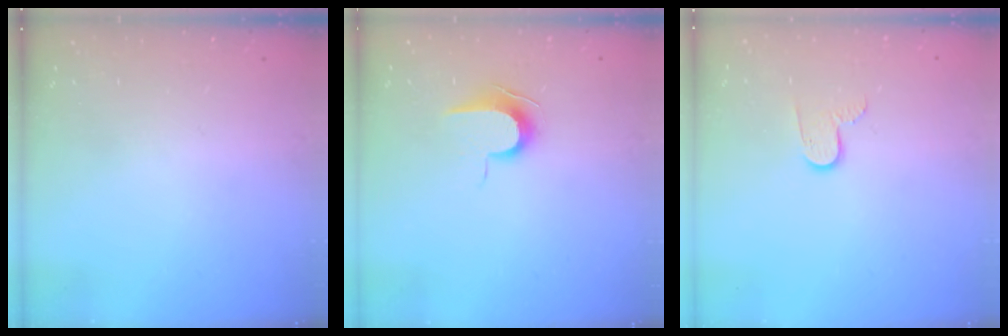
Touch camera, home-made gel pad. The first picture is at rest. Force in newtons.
{"total": 7.8, "press": 7.8, "slide": 0.7}
{"total": 6.1, "press": 6.1, "slide": 0.6}